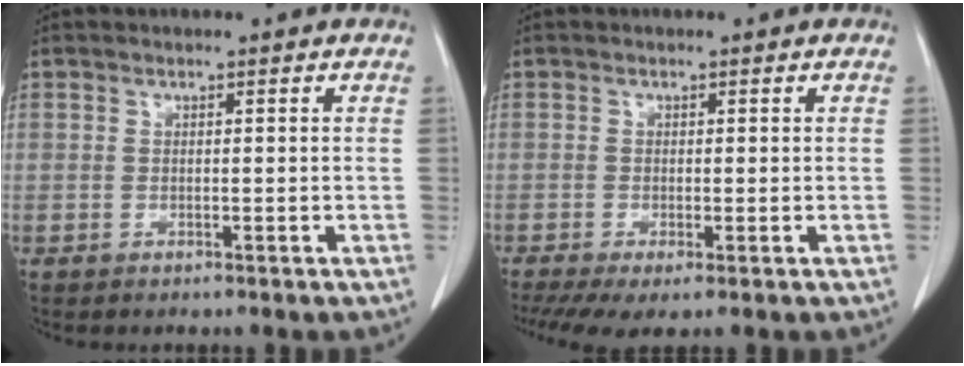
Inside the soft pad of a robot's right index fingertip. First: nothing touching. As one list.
[{"total": 5.0, "force": [-3.0, 1.4, 3.8], "torque": [-0.068, -0.014, -0.052]}]